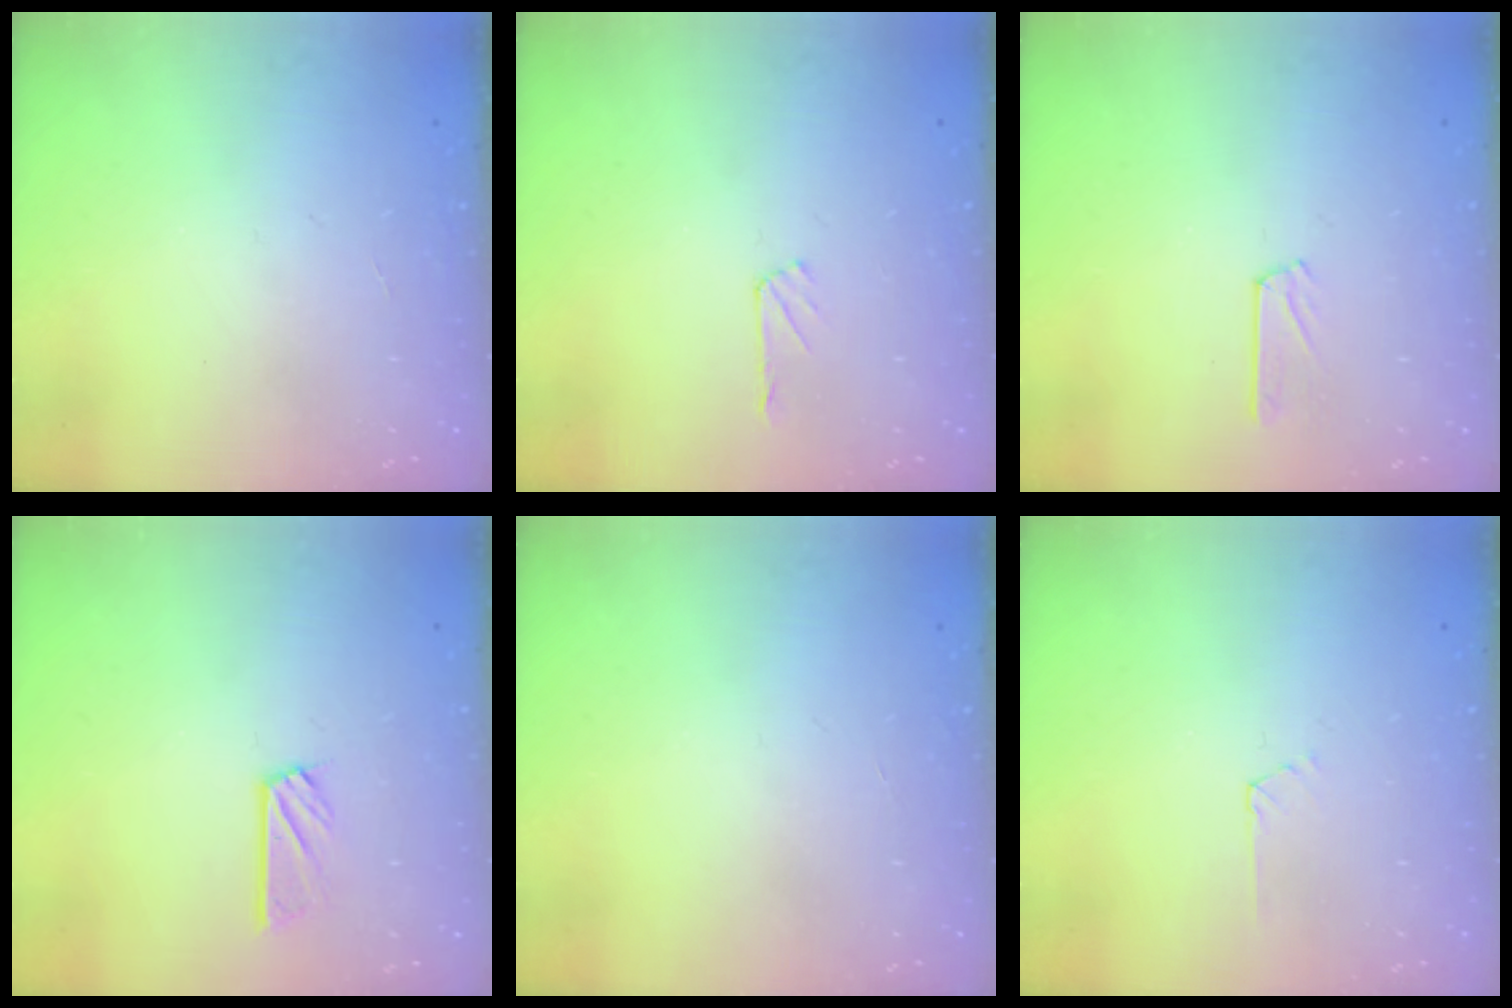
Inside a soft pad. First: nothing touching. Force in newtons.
{"total": 4.2, "press": 4.1, "slide": 0.4}
{"total": 4.1, "press": 4.1, "slide": 0.5}
{"total": 6.7, "press": 6.7, "slide": 0.1}
{"total": 0.0}
{"total": 2.2, "press": 2.2, "slide": 0.3}